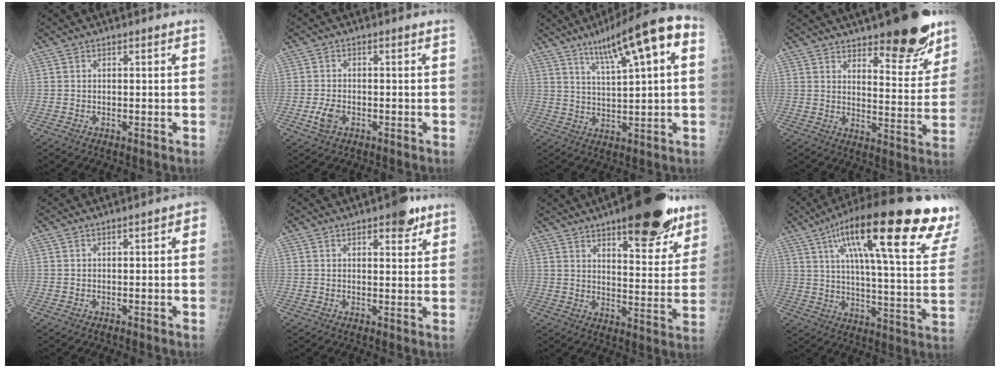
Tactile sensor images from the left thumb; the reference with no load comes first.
{"total": 3.3, "force": [-1.3, 2.2, 2.1], "torque": [-0.042, 0.002, -0.025]}
{"total": 15.2, "force": [6.2, 3.1, 13.5], "torque": [-0.197, 0.006, 0.096]}
{"total": 16.0, "force": [11.0, 5.3, 10.3], "torque": [-0.091, -0.071, 0.158]}
{"total": 1.9, "force": [0.1, 0.9, 1.7], "torque": [-0.011, 0.008, -0.007]}
{"total": 5.4, "force": [3.4, 2.3, 3.6], "torque": [-0.026, -0.013, 0.038]}
{"total": 21.3, "force": [13.7, 7.4, 14.5], "torque": [-0.152, -0.057, 0.193]}
{"total": 31.3, "force": [16.8, 6.1, 25.6], "torque": [-0.336, -0.019, 0.247]}